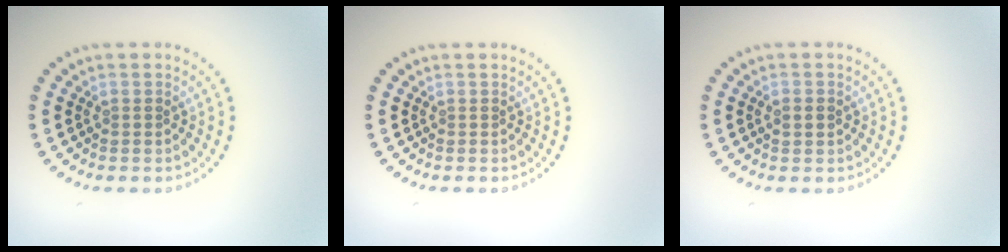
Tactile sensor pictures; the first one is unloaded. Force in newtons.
{"total": 0.0}
{"total": 1.6, "press": 1.6, "slide": 0.2}